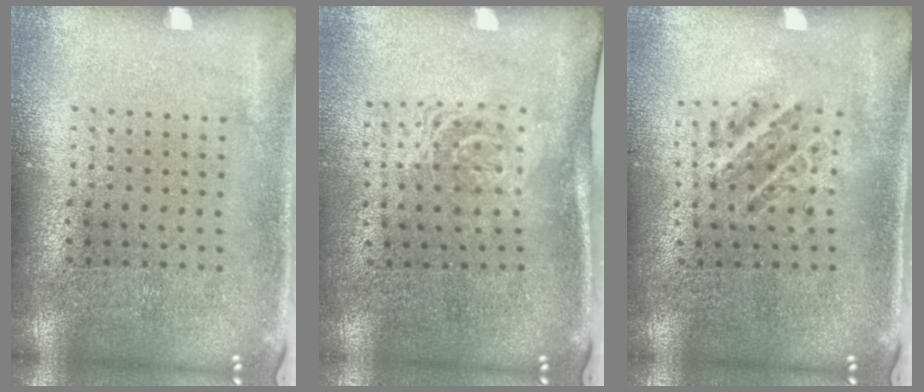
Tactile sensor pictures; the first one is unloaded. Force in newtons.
{"total": 1.6, "press": 1.2, "slide": 1.1}
{"total": 1.0, "press": 1.0, "slide": 0.2}